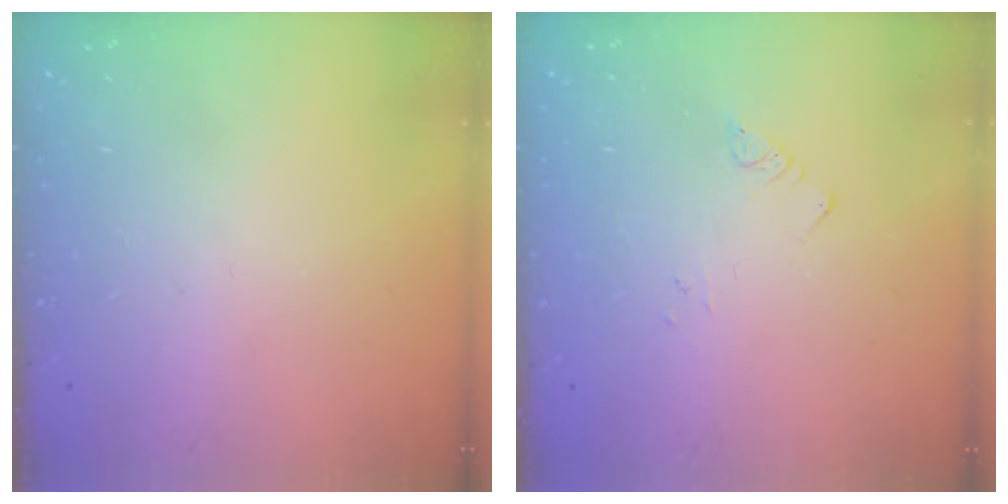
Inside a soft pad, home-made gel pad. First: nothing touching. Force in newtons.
{"total": 1.8, "press": 1.8, "slide": 0.2}